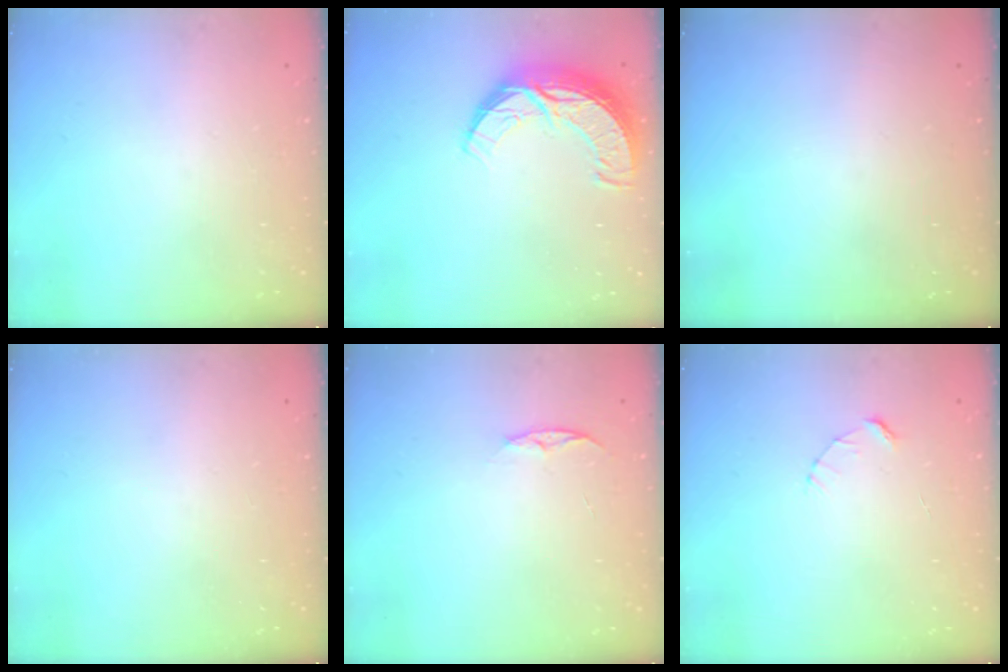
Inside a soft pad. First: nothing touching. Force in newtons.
{"total": 11.4, "press": 11.4, "slide": 0.8}
{"total": 0.0}
{"total": 0.0}
{"total": 4.5, "press": 4.5, "slide": 0.6}
{"total": 2.7, "press": 2.7, "slide": 0.3}